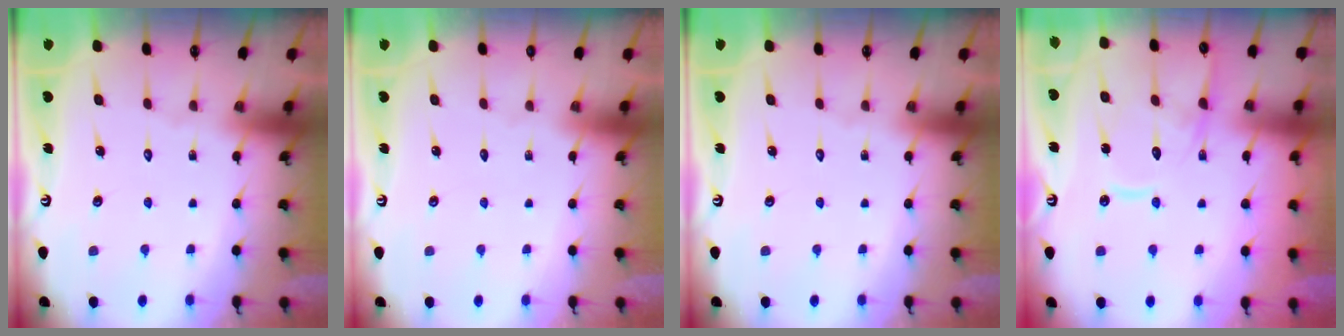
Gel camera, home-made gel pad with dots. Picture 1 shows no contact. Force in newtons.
{"total": 0.0}
{"total": 0.0}
{"total": 13.4, "press": 13.4, "slide": 1.4}